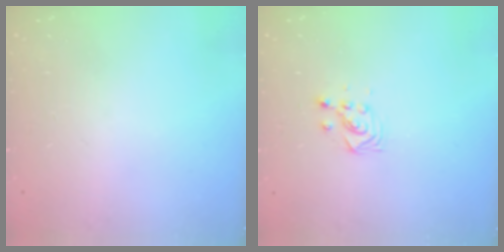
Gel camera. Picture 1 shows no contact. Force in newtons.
{"total": 2.9, "press": 2.9, "slide": 0.4}